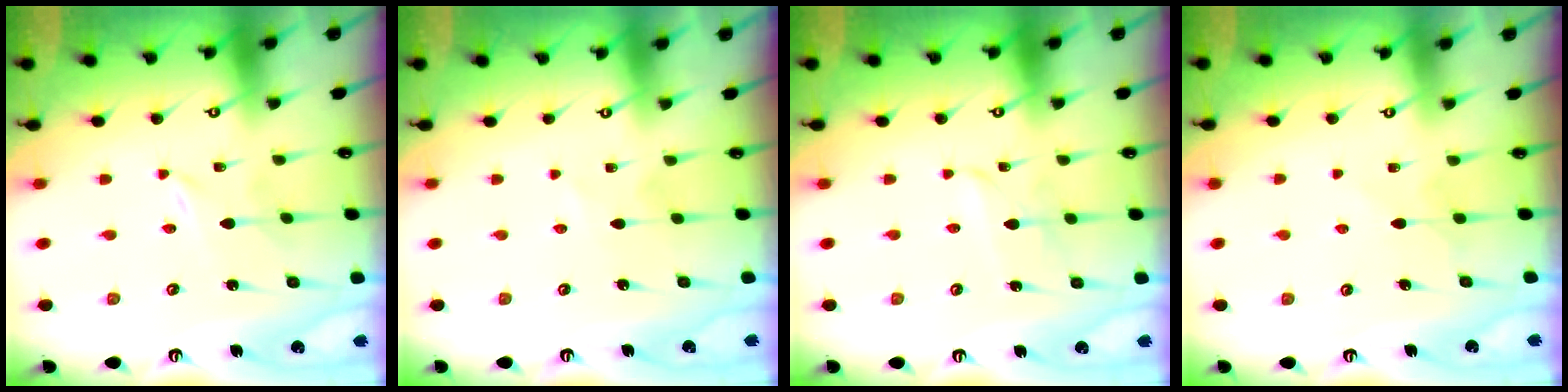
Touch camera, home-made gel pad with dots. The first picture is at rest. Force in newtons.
{"total": 0.5, "press": 0.5, "slide": 0.1}
{"total": 2.5, "press": 2.5, "slide": 0.2}
{"total": 4.6, "press": 4.6, "slide": 0.4}